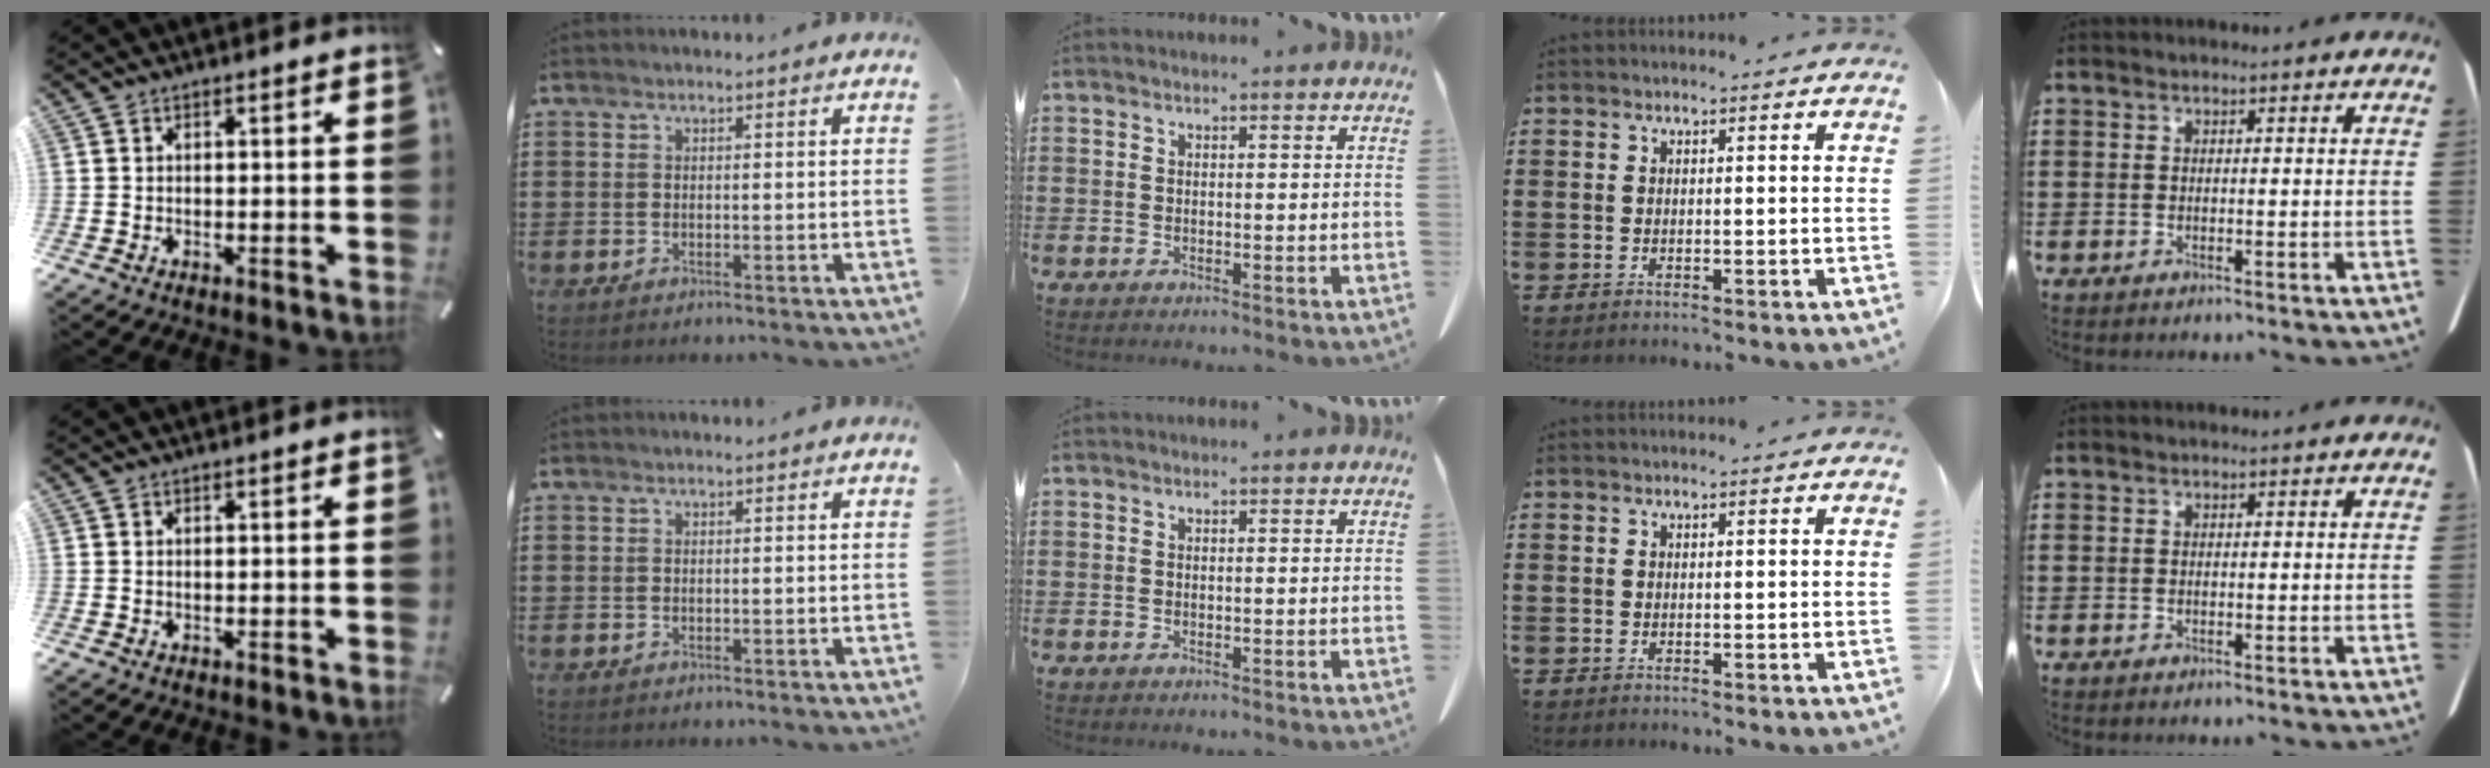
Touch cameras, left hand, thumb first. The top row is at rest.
{}